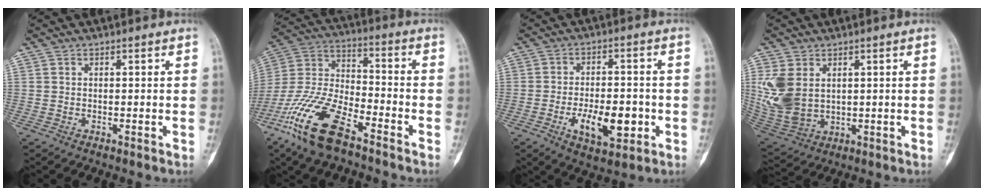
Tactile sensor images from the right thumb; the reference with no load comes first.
{"total": 18.1, "force": [-11.1, 6.8, 12.6], "torque": [-0.267, 0.043, -0.218]}
{"total": 10.8, "force": [-3.2, 5.2, 9.0], "torque": [-0.131, 0.012, -0.045]}
{"total": 11.3, "force": [2.4, 7.8, 7.8], "torque": [-0.166, -0.013, 0.068]}